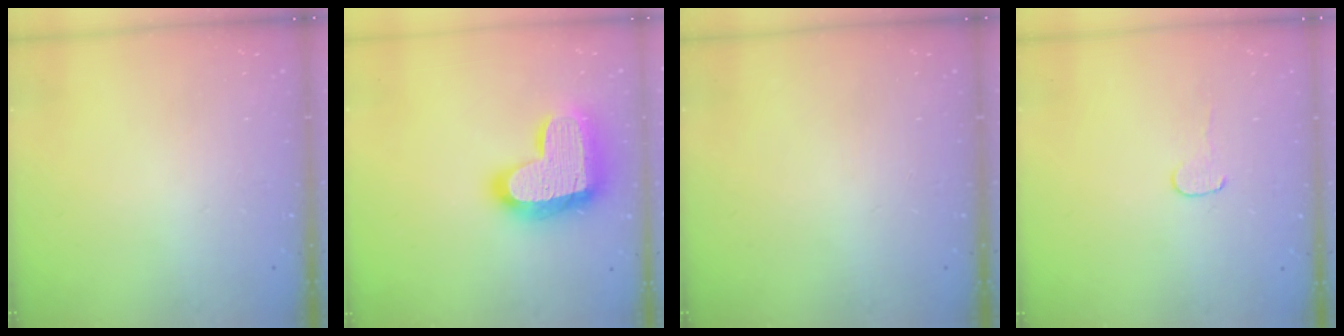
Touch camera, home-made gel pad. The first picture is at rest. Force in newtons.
{"total": 22.1, "press": 22.0, "slide": 1.5}
{"total": 0.0}
{"total": 3.7, "press": 3.6, "slide": 0.3}